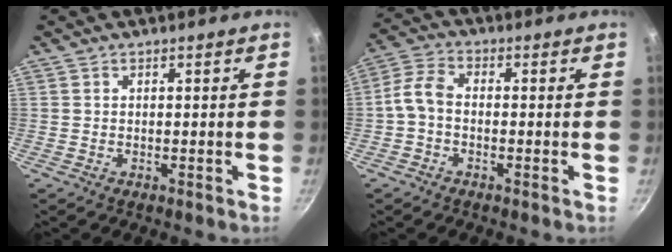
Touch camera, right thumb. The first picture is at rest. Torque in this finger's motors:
{"motor_torque": [-0.13, 0.45, 0.40, -0.79, 0.22]}